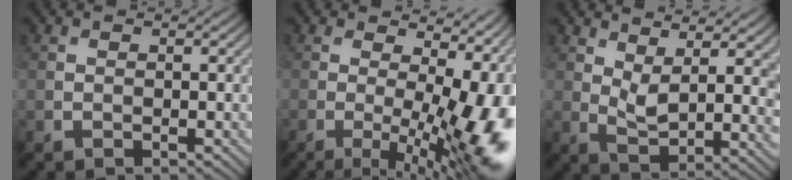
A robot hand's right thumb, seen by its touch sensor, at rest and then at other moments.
{"total": 14.9, "force": [-0.4, 6.0, 13.6], "torque": [-0.147, 0.002, 0.004]}
{"total": 8.7, "force": [3.5, 3.4, 7.2], "torque": [-0.134, -0.009, 0.069]}